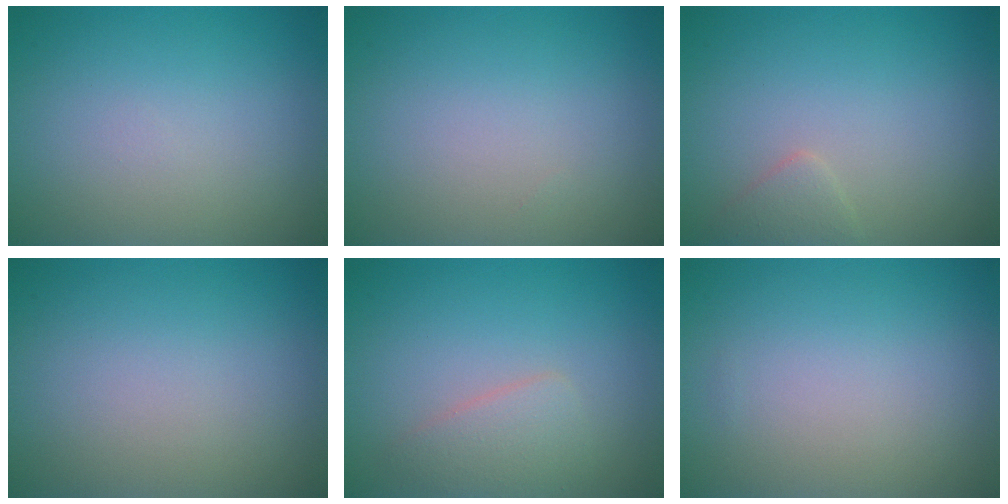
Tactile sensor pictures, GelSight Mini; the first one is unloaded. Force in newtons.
{"total": 0.0}
{"total": 1.3, "press": 1.3, "slide": 0.1}
{"total": 0.0}
{"total": 2.2, "press": 2.2, "slide": 0.0}
{"total": 0.0}